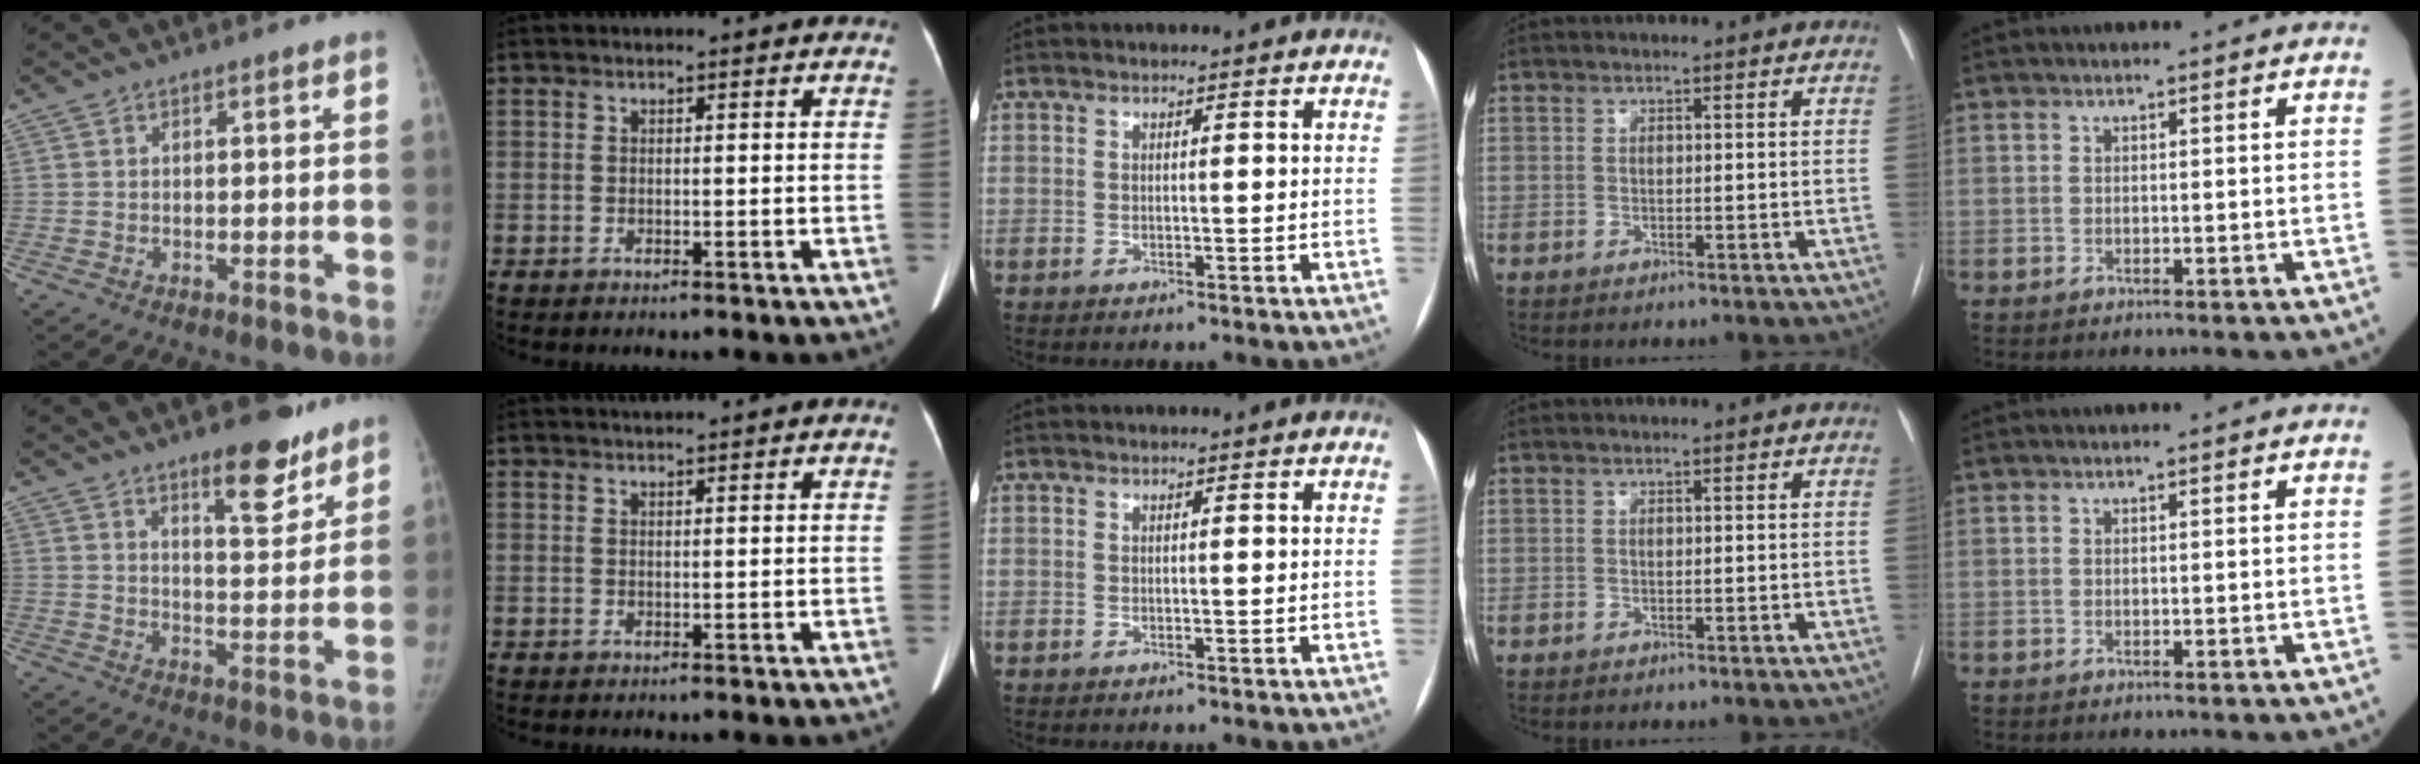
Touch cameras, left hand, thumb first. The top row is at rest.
{"thumb": {"total": 10.7, "force": [7.5, 3.5, 6.7], "torque": [-0.068, -0.053, 0.113]}, "index": {"total": 0.9, "force": [0.8, -0.3, 0.4], "torque": [-0.009, 0.007, 0.022]}}